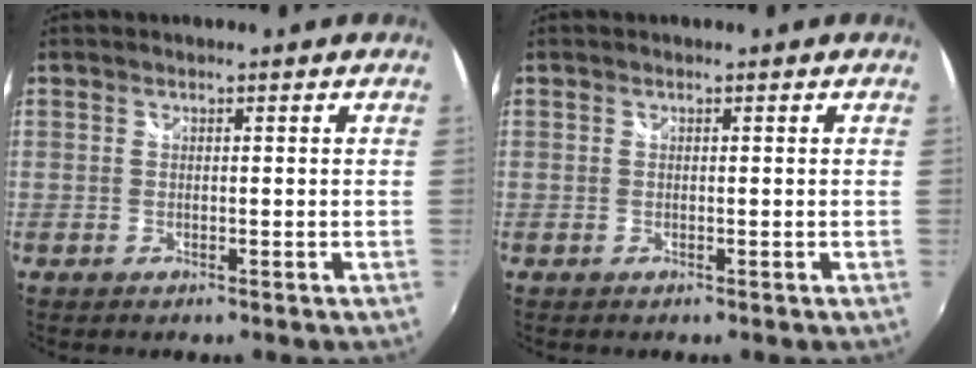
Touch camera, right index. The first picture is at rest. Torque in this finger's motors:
{"motor_torque": [0.00, 0.00, 0.00, 0.00]}